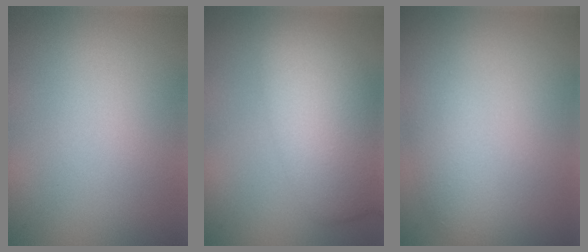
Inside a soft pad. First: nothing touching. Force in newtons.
{"total": 8.1, "press": 8.1, "slide": 0.3}
{"total": 2.4, "press": 2.4, "slide": 0.1}